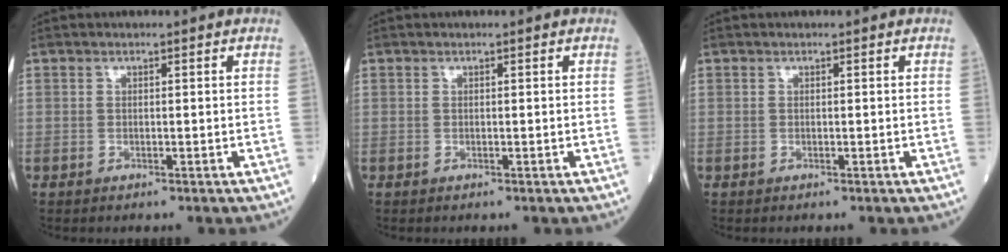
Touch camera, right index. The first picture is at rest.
{"total": 0.0}
{"total": 0.0}